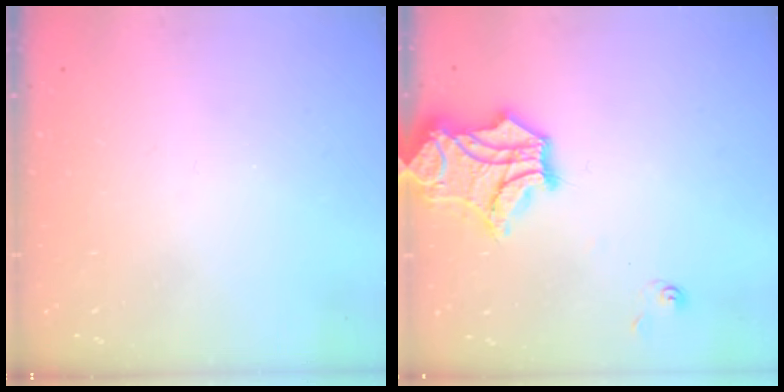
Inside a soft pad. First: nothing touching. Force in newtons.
{"total": 12.0, "press": 11.7, "slide": 2.6}